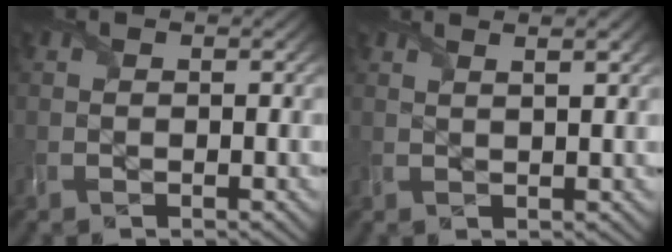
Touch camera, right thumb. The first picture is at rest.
{"total": 2.7, "force": [1.6, 0.6, 2.1], "torque": [-0.029, 0.002, 0.016]}